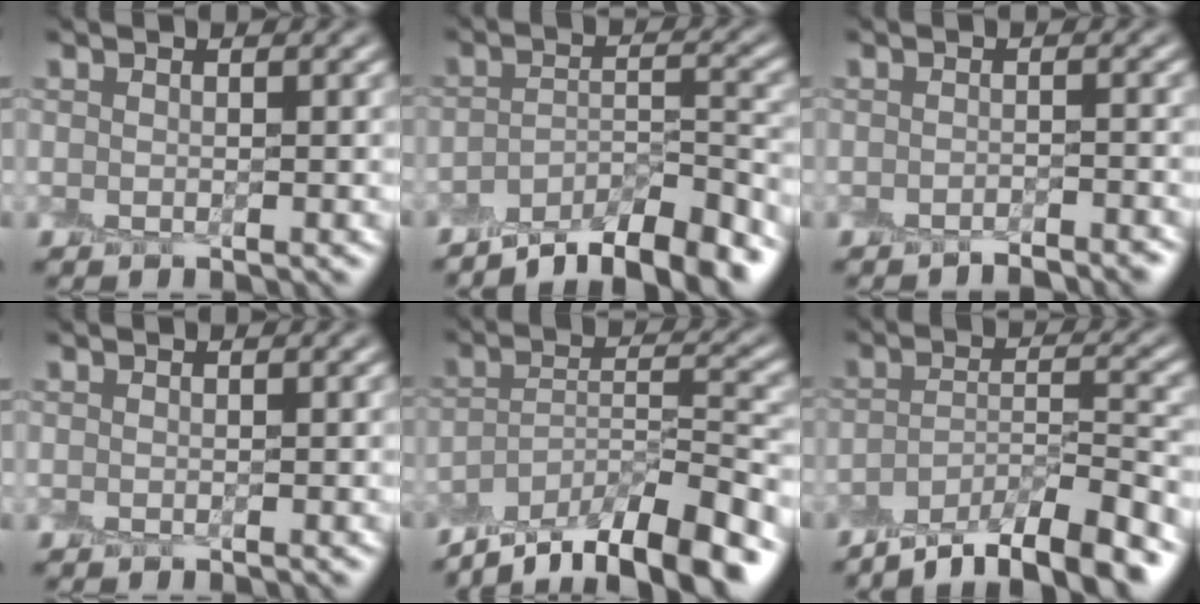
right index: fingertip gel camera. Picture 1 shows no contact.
{"total": 7.6, "force": [-6.2, 2.0, 4.0], "torque": [-0.058, 0.002, -0.102]}
{"total": 2.2, "force": [-2.0, 0.4, 0.8], "torque": [0.003, 0.003, -0.033]}
{"total": 0.0}
{"total": 11.1, "force": [-8.9, 3.1, 5.8], "torque": [-0.101, 0.005, -0.148]}
{"total": 8.3, "force": [-6.3, 2.2, 4.8], "torque": [-0.072, 0.000, -0.109]}